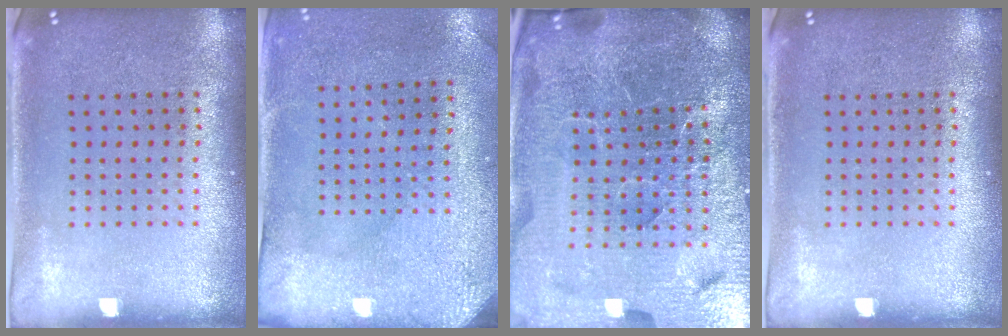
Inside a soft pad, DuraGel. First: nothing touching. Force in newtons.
{"total": 3.0, "press": 2.4, "slide": 1.7}
{"total": 7.1, "press": 6.1, "slide": 3.6}
{"total": 0.0}